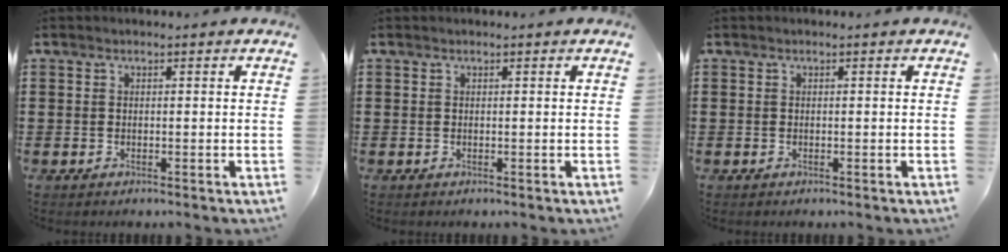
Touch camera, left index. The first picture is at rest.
{"total": 0.0}
{"total": 0.0}